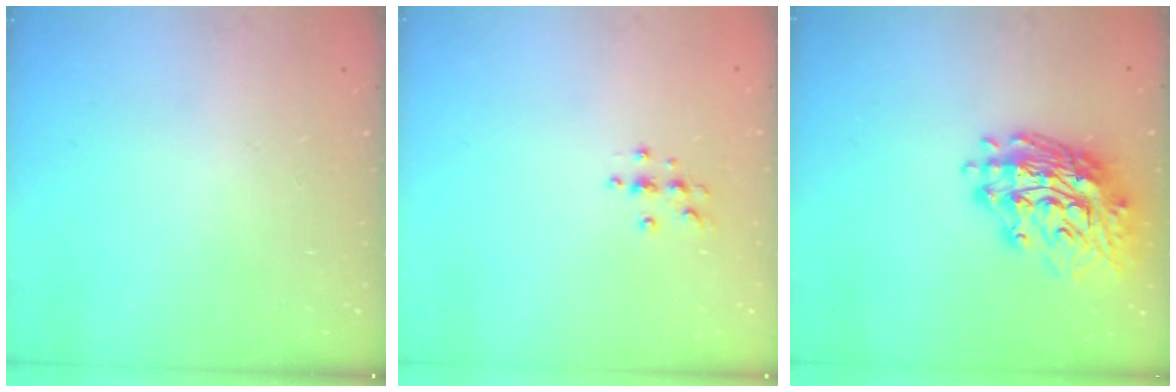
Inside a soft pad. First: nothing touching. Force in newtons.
{"total": 3.7, "press": 3.7, "slide": 0.4}
{"total": 17.0, "press": 16.9, "slide": 2.2}